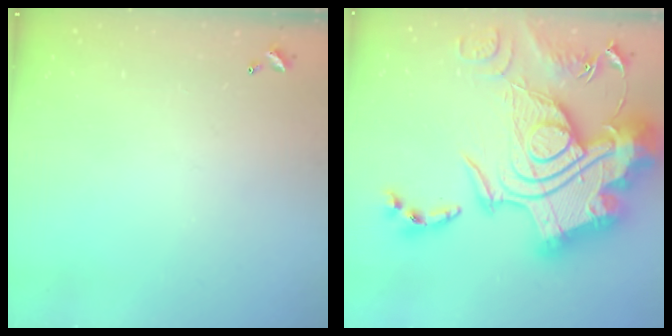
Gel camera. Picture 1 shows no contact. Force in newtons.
{"total": 0.7, "press": 0.7, "slide": 0.1}